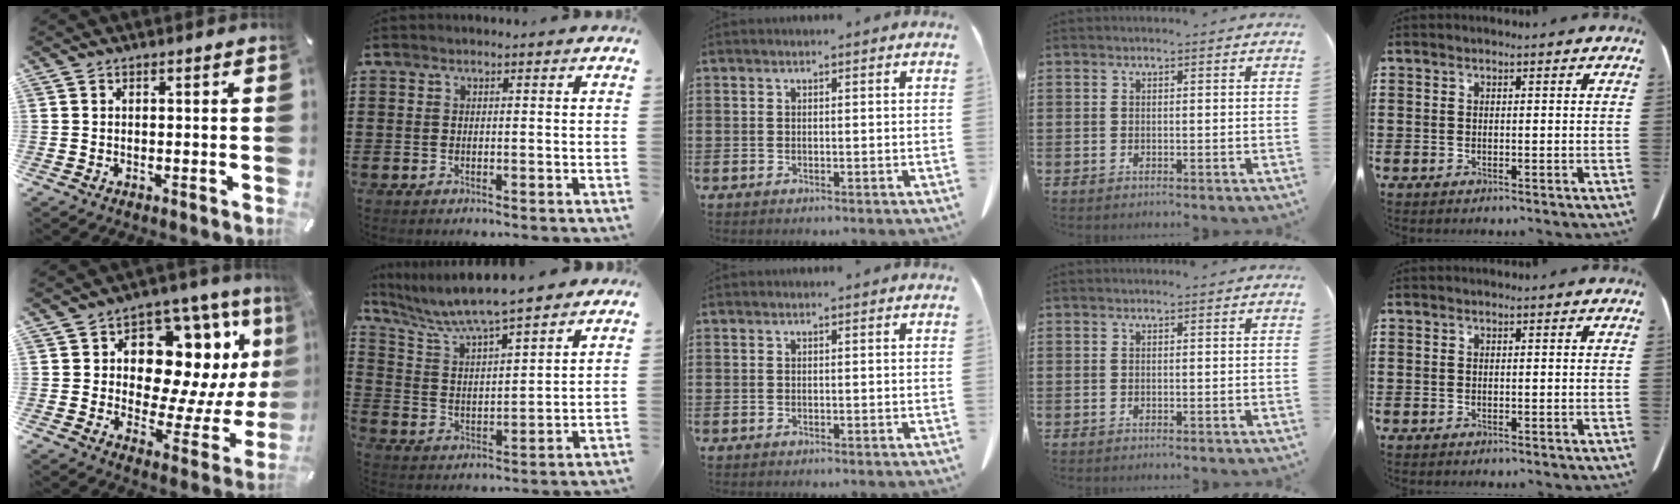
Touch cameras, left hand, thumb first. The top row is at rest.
{"thumb": {"total": 16.7, "force": [6.8, 10.5, 11.0], "torque": [-0.146, -0.054, 0.117]}, "index": {"total": 6.7, "force": [6.2, 0.3, 2.6], "torque": [-0.078, -0.036, 0.104]}}